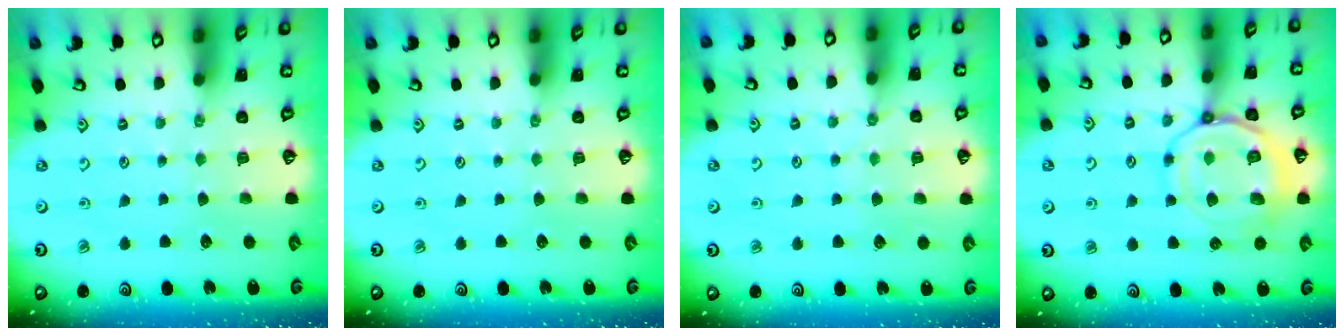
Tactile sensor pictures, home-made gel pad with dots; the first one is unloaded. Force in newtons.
{"total": 0.0}
{"total": 4.0, "press": 4.0, "slide": 0.2}
{"total": 14.2, "press": 14.1, "slide": 1.6}